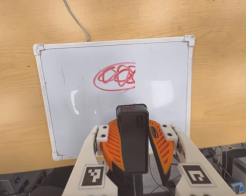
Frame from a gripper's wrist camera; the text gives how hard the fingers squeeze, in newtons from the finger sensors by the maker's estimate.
{"total": 9.4, "left": 9.8, "right": 9.0}